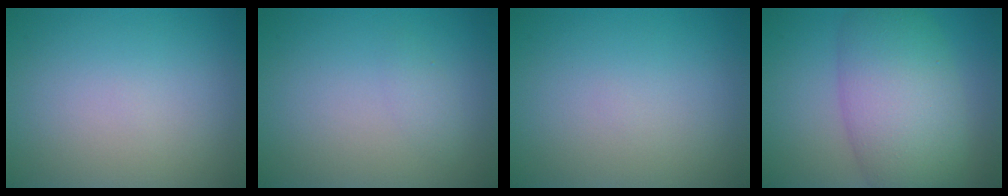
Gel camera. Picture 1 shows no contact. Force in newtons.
{"total": 0.9, "press": 0.9, "slide": 0.1}
{"total": 0.0}
{"total": 8.6, "press": 8.6, "slide": 0.2}